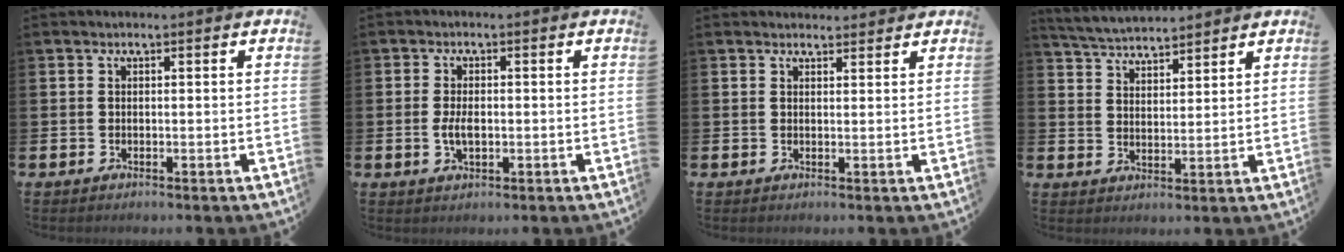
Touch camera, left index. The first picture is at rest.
{"total": 2.8, "force": [-0.2, 1.4, 2.4], "torque": [-0.032, -0.003, -0.008]}
{"total": 1.5, "force": [1.4, 0.3, -0.1], "torque": [0.010, -0.008, 0.024]}
{"total": 4.7, "force": [4.6, 0.6, 0.3], "torque": [-0.030, -0.024, 0.084]}